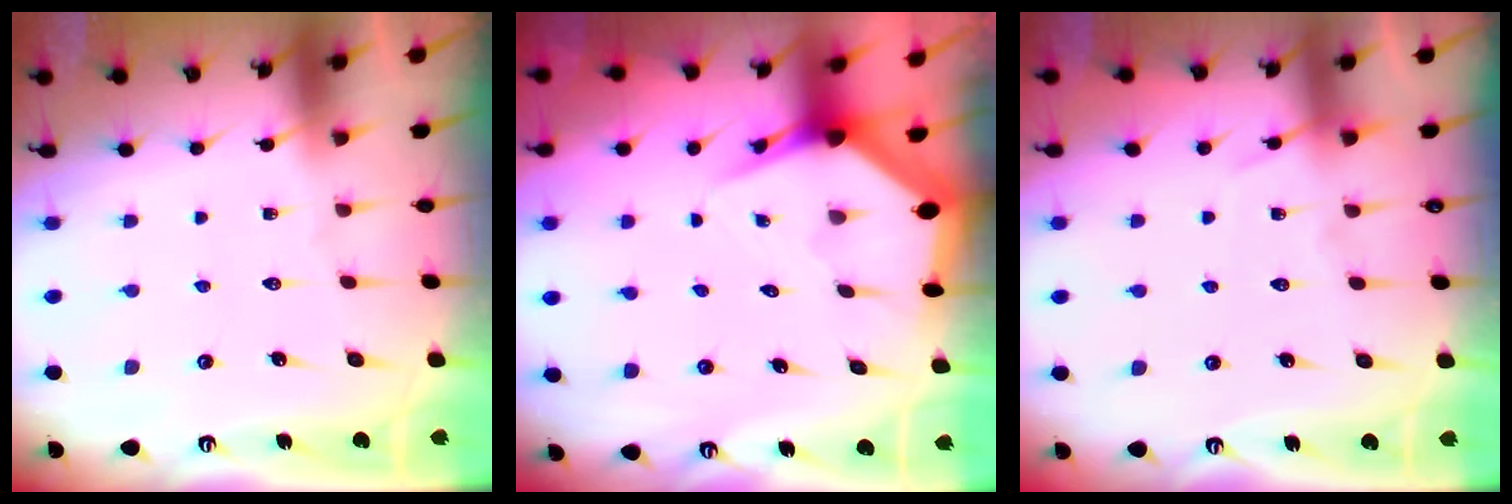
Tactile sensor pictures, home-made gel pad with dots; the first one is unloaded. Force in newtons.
{"total": 3.5, "press": 3.5, "slide": 0.5}
{"total": 5.9, "press": 5.9, "slide": 0.7}